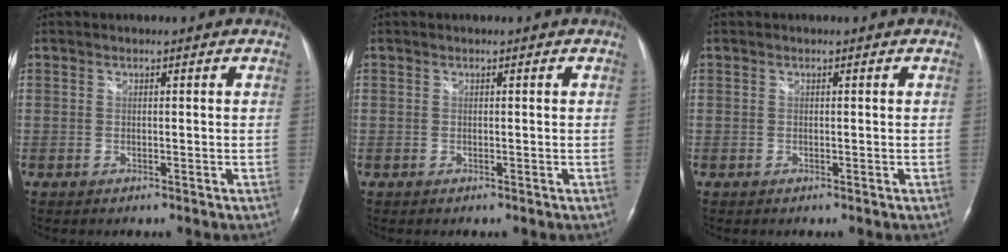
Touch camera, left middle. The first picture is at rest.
{"total": 0.0}
{"total": 0.0}